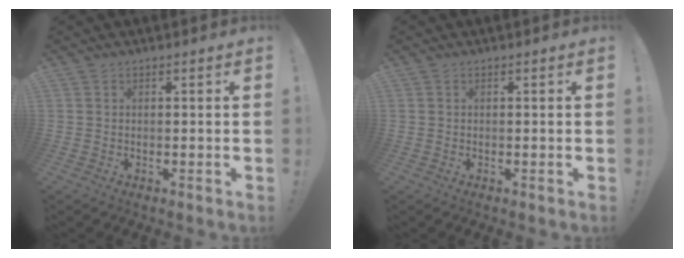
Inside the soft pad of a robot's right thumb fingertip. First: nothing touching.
{"total": 0.0}